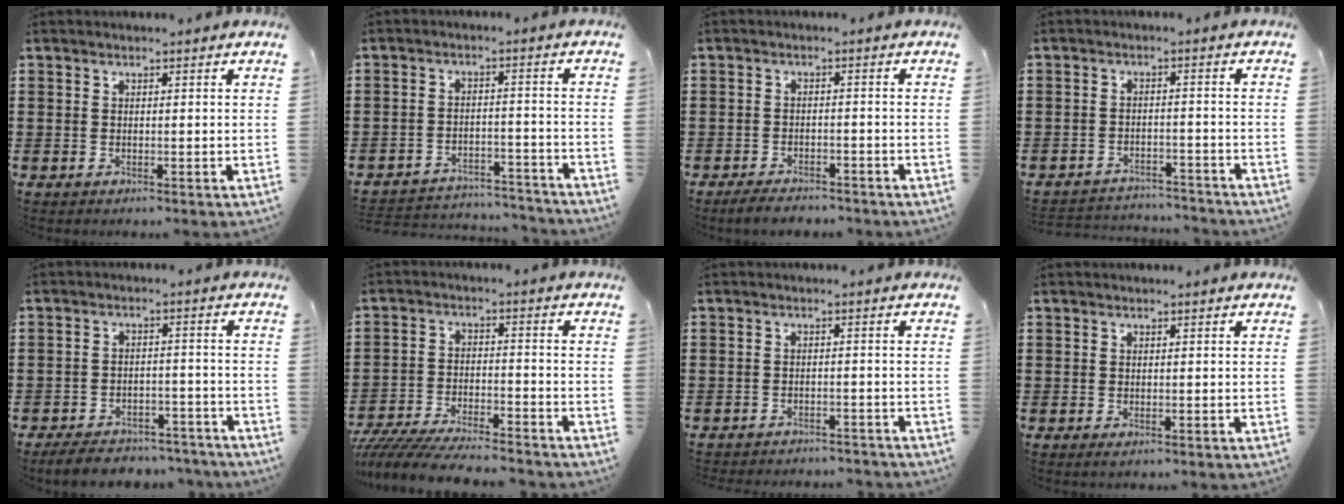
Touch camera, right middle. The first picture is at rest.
{"total": 4.0, "force": [-3.9, 0.6, 0.2], "torque": [-0.007, 0.005, -0.084]}
{"total": 2.8, "force": [-2.7, 0.5, 0.7], "torque": [-0.015, 0.002, -0.054]}
{"total": 3.1, "force": [-3.1, 0.4, -0.2], "torque": [-0.005, 0.000, -0.067]}
{"total": 5.0, "force": [-4.8, 0.9, 0.9], "torque": [-0.020, 0.008, -0.097]}
{"total": 7.0, "force": [-6.8, 0.4, 1.6], "torque": [-0.039, 0.000, -0.134]}
{"total": 2.1, "force": [-2.0, 0.1, 0.0], "torque": [-0.006, 0.001, -0.044]}
{"total": 0.0}